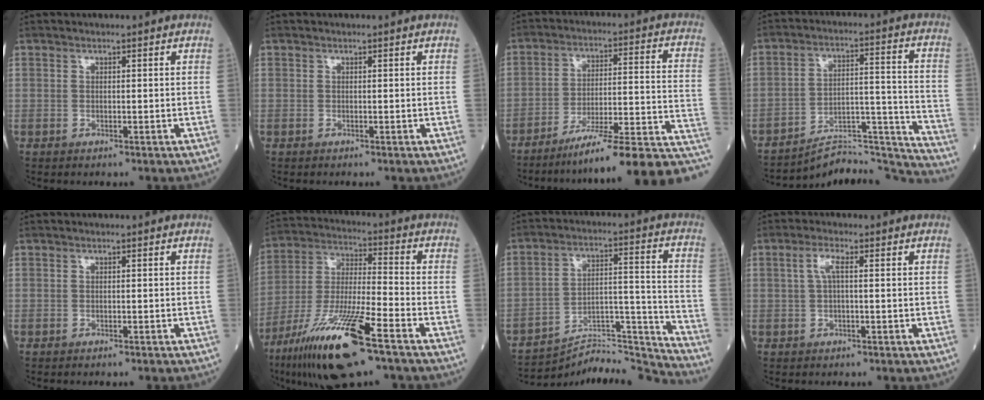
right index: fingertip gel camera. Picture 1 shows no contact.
{"total": 0.0}
{"total": 19.0, "force": [-14.6, 0.3, 12.2], "torque": [-0.110, 0.026, -0.218]}
{"total": 15.5, "force": [-15.5, -0.1, 0.6], "torque": [0.008, 0.062, -0.230]}
{"total": 1.4, "force": [-1.2, 0.1, 0.6], "torque": [-0.010, -0.001, -0.014]}
{"total": 18.4, "force": [-11.0, 1.7, 14.6], "torque": [-0.300, -0.045, -0.200]}
{"total": 15.2, "force": [-15.1, -1.7, -0.2], "torque": [0.012, 0.054, -0.241]}
{"total": 2.6, "force": [0.4, 0.4, 2.5], "torque": [-0.055, 0.009, 0.011]}